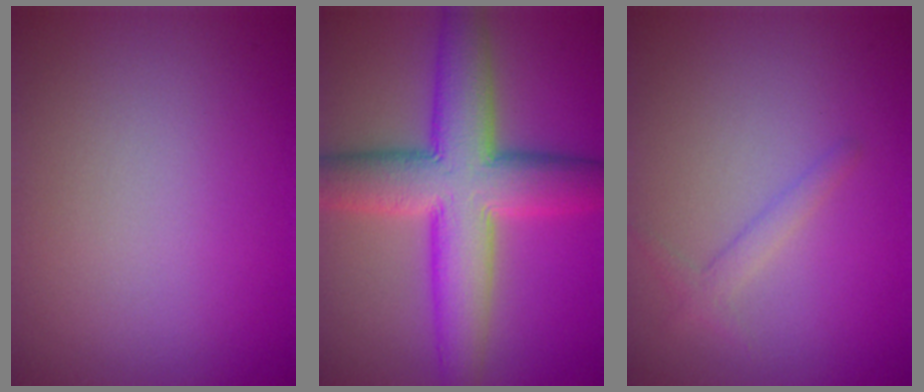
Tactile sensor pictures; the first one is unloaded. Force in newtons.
{"total": 10.4, "press": 10.4, "slide": 0.4}
{"total": 1.4, "press": 1.4, "slide": 0.0}